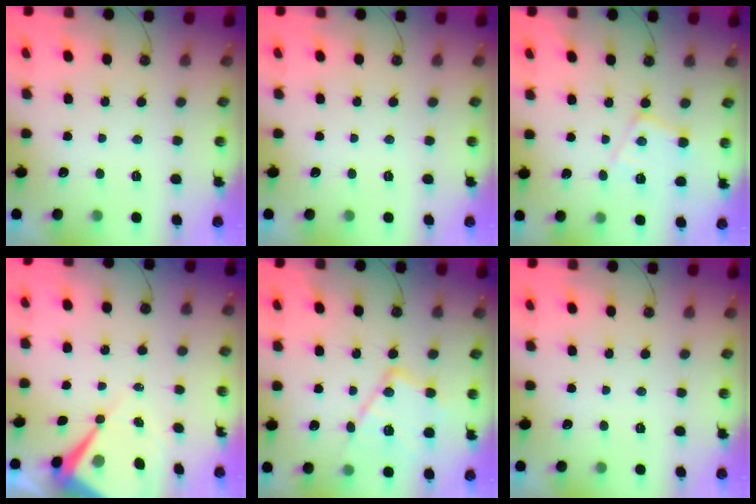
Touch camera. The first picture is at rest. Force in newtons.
{"total": 0.0}
{"total": 11.8, "press": 11.8, "slide": 0.8}
{"total": 8.2, "press": 8.2, "slide": 0.6}
{"total": 16.1, "press": 16.1, "slide": 1.0}
{"total": 0.0}